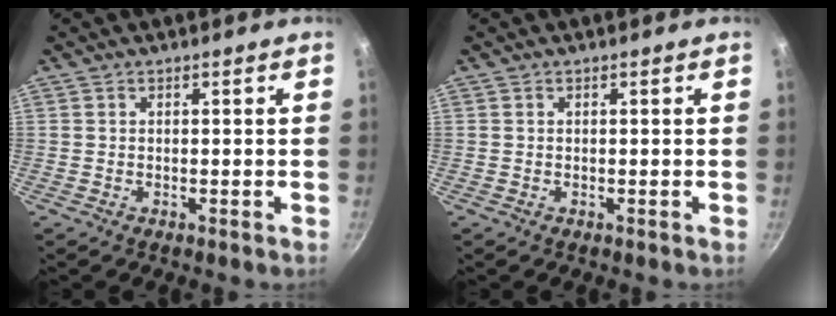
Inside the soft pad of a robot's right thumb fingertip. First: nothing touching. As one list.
[{"total": 0.0}]